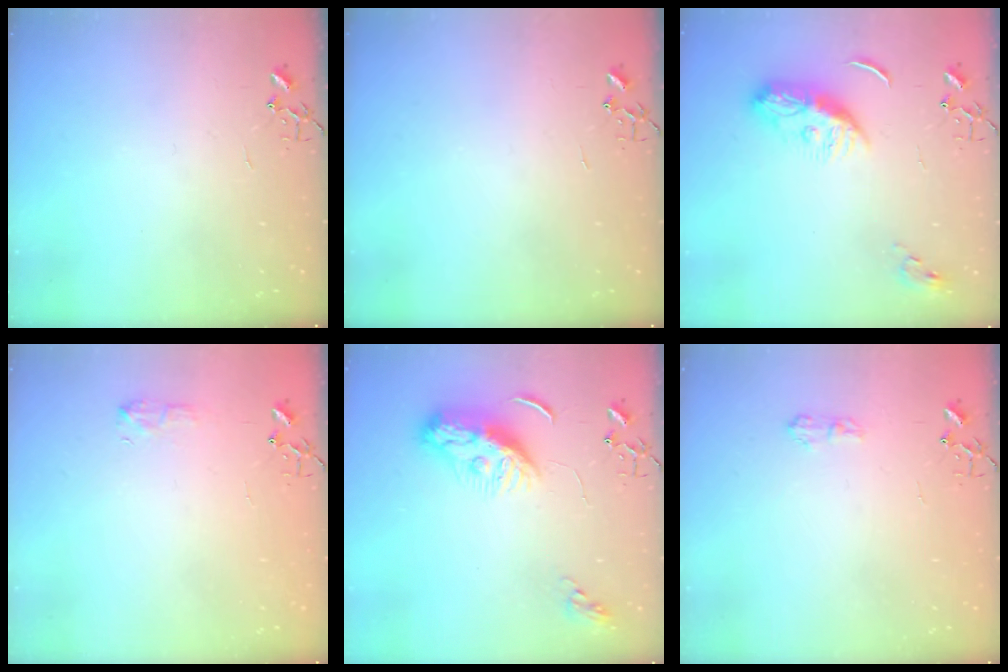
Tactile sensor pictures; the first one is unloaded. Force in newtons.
{"total": 0.0}
{"total": 10.6, "press": 10.6, "slide": 0.1}
{"total": 6.4, "press": 6.3, "slide": 0.7}
{"total": 9.4, "press": 9.4, "slide": 0.8}
{"total": 5.8, "press": 5.8, "slide": 0.8}